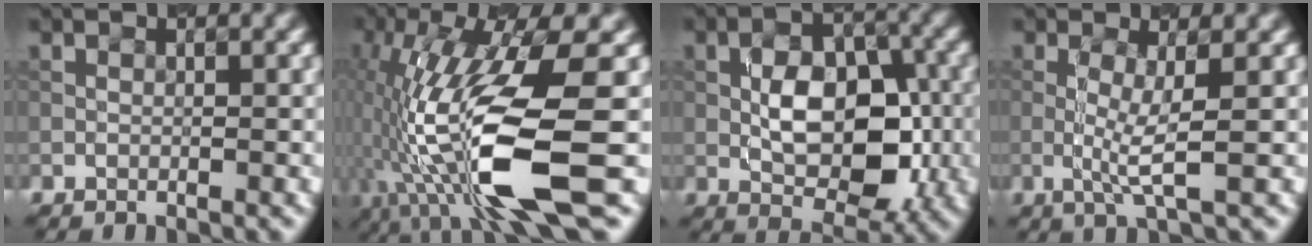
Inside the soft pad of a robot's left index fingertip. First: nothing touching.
{"total": 13.0, "force": [-2.5, 2.9, 12.4], "torque": [-0.248, -0.009, -0.034]}
{"total": 7.3, "force": [-0.5, 4.2, 5.9], "torque": [-0.089, 0.004, -0.007]}
{"total": 2.9, "force": [0.1, 0.4, 2.9], "torque": [-0.063, -0.008, -0.003]}